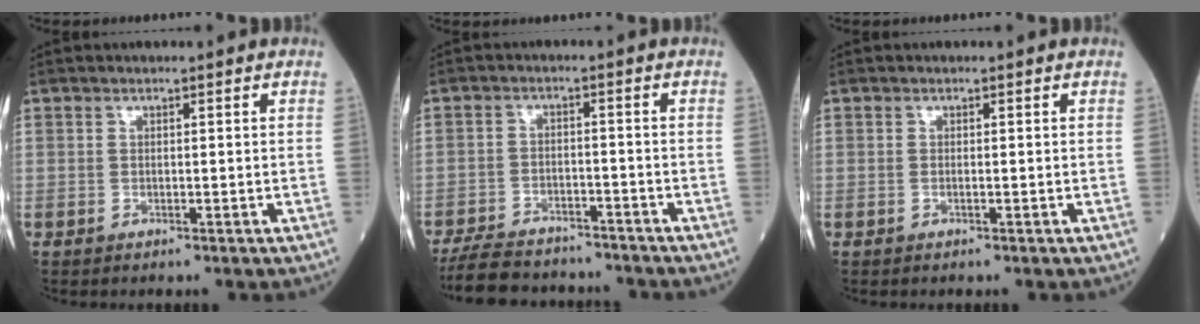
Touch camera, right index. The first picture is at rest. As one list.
[{"total": 12.0, "force": [-10.9, 3.1, 3.8], "torque": [-0.068, 0.003, -0.162]}, {"total": 0.0}]